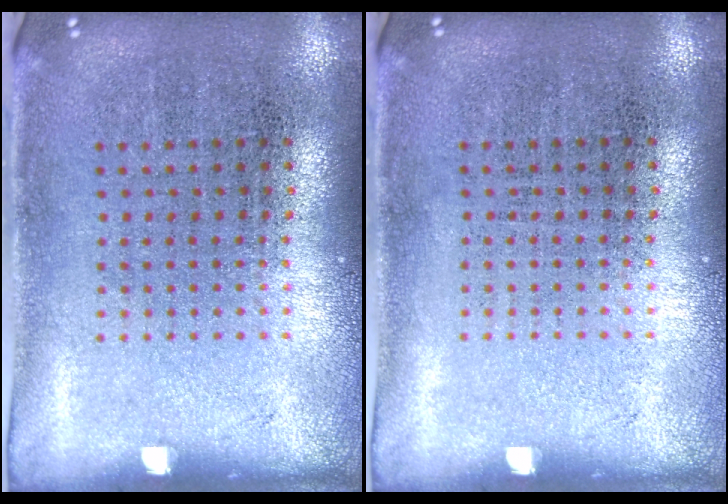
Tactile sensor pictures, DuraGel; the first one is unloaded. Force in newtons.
{"total": 0.0}